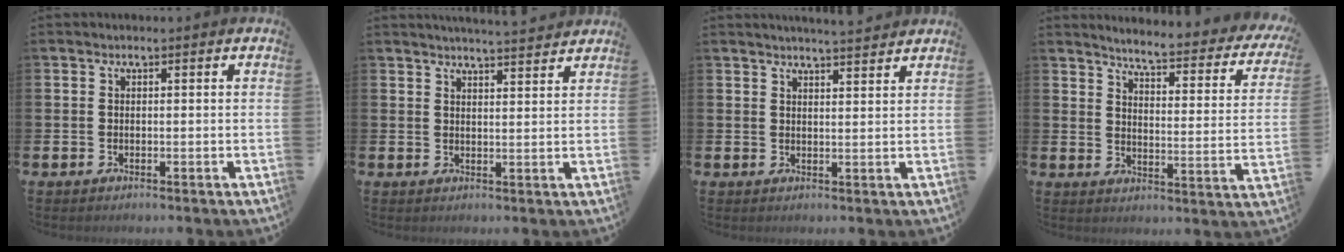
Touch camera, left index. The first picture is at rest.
{"total": 3.7, "force": [3.7, -0.4, 0.2], "torque": [-0.009, -0.022, 0.066]}
{"total": 3.2, "force": [3.2, -0.3, 0.2], "torque": [-0.008, -0.018, 0.058]}
{"total": 4.8, "force": [4.6, 0.1, 1.4], "torque": [-0.045, -0.046, 0.071]}